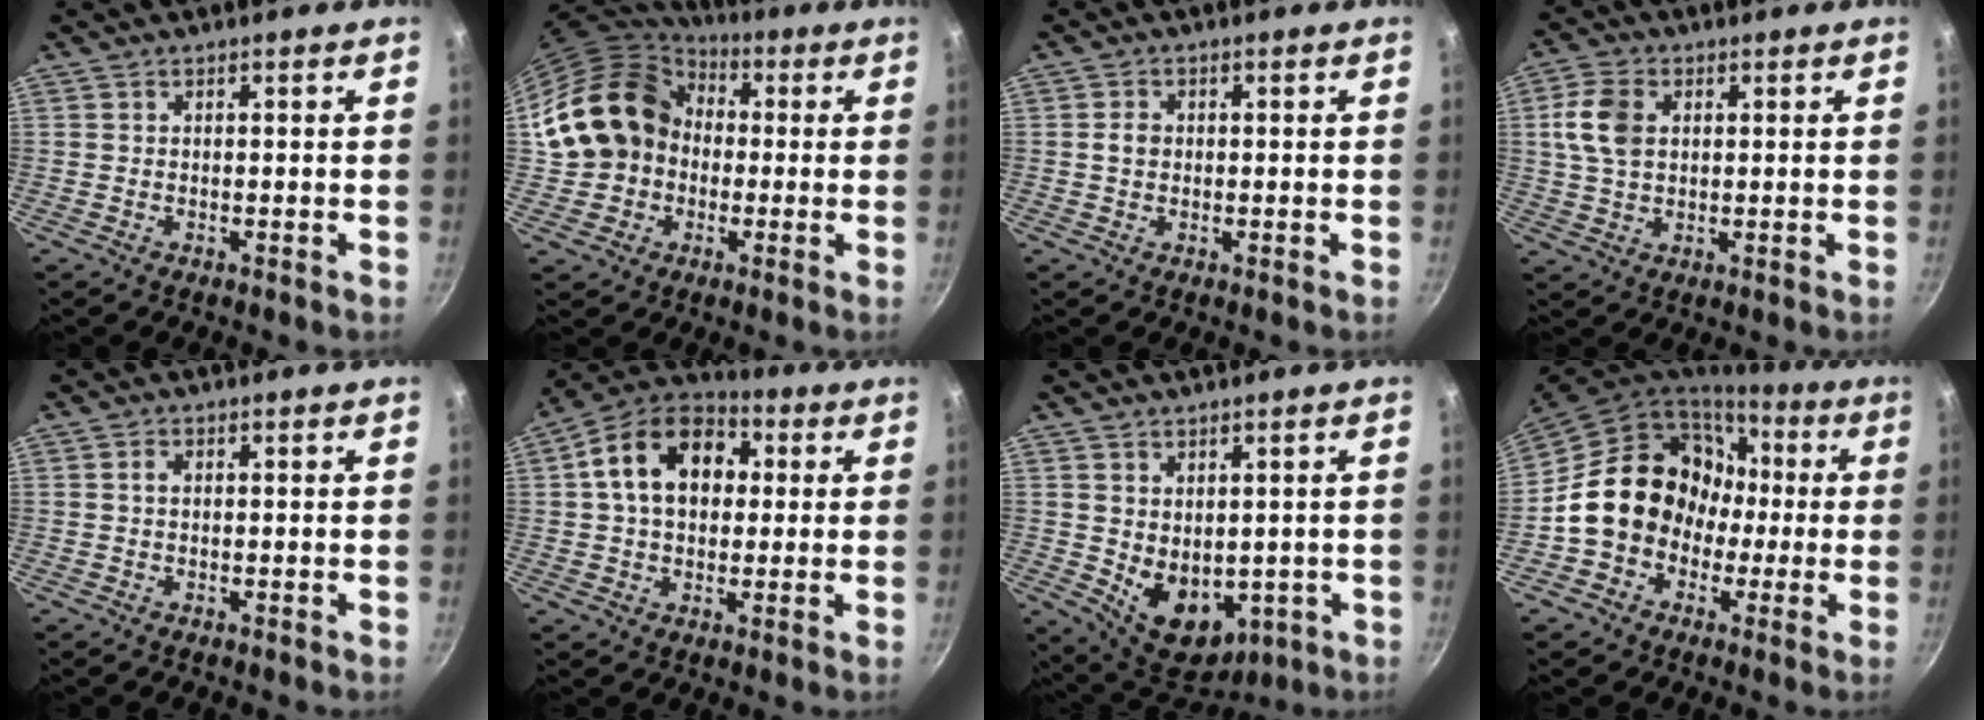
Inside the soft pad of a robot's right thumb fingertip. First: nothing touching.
{"total": 16.9, "force": [0.8, 14.2, 9.1], "torque": [-0.144, 0.044, 0.012]}
{"total": 2.3, "force": [0.1, 1.9, 1.4], "torque": [-0.017, 0.006, -0.001]}
{"total": 7.8, "force": [1.6, 5.4, 5.4], "torque": [-0.093, 0.006, 0.028]}
{"total": 1.2, "force": [0.1, 0.8, 0.8], "torque": [-0.013, 0.005, 0.002]}
{"total": 15.7, "force": [2.8, 11.2, 10.6], "torque": [-0.144, 0.028, 0.029]}
{"total": 11.0, "force": [-0.4, 7.8, 7.7], "torque": [-0.087, -0.023, 0.021]}
{"total": 16.6, "force": [-0.7, 14.4, 8.2], "torque": [-0.089, 0.058, -0.009]}